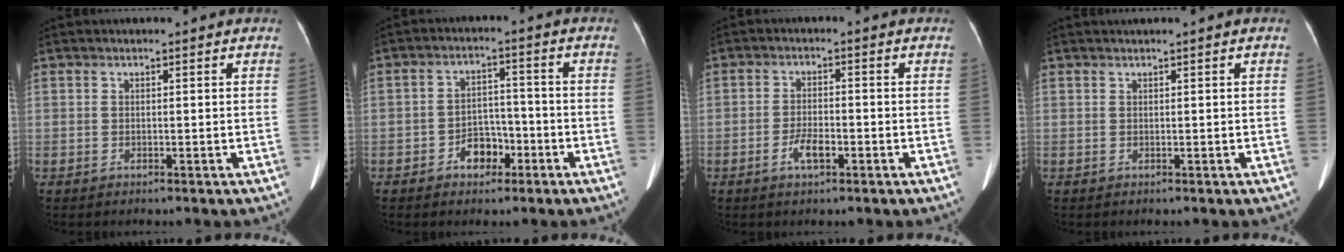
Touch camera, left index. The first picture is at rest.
{"total": 5.0, "force": [-2.7, 3.2, 2.6], "torque": [-0.046, 0.018, -0.041]}
{"total": 3.5, "force": [-1.8, 1.2, 2.8], "torque": [-0.056, 0.001, -0.033]}
{"total": 0.5, "force": [0.2, -0.2, 0.4], "torque": [-0.013, 0.005, 0.010]}